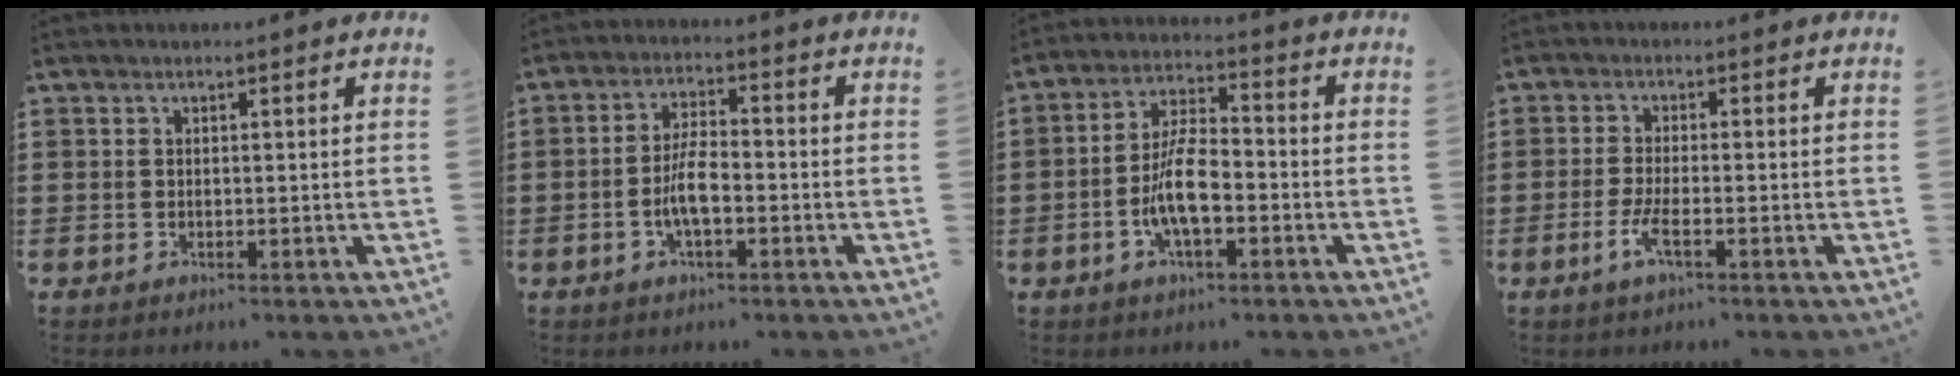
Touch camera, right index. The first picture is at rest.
{"total": 5.5, "force": [-1.4, 1.9, 4.9], "torque": [-0.106, 0.001, -0.031]}
{"total": 8.1, "force": [-2.2, 3.0, 7.2], "torque": [-0.155, -0.003, -0.047]}
{"total": 3.6, "force": [-1.6, 0.6, 3.2], "torque": [-0.073, -0.008, -0.035]}